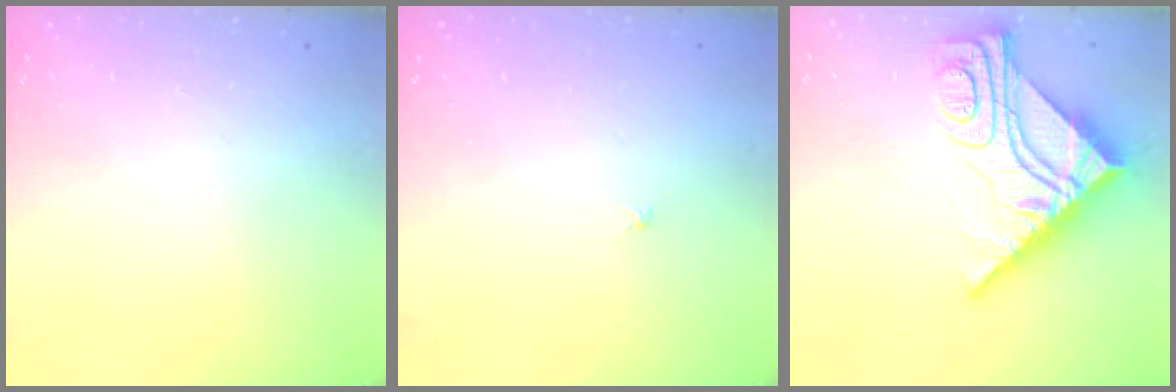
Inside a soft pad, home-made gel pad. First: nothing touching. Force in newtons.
{"total": 1.0, "press": 0.9, "slide": 0.3}
{"total": 15.8, "press": 15.7, "slide": 1.6}